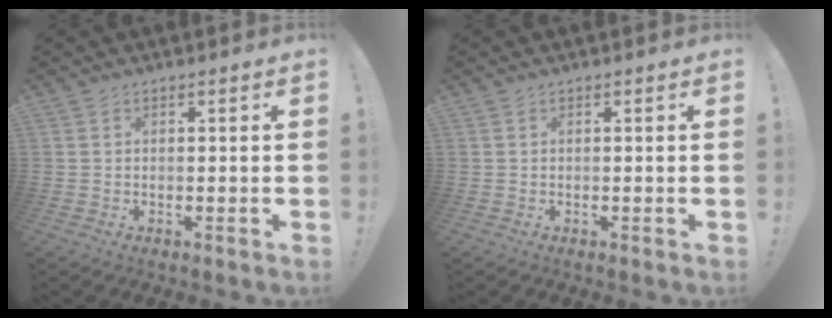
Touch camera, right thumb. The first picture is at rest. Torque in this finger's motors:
{"motor_torque": [-0.12, 0.14, -0.19, 0.13, 0.00]}